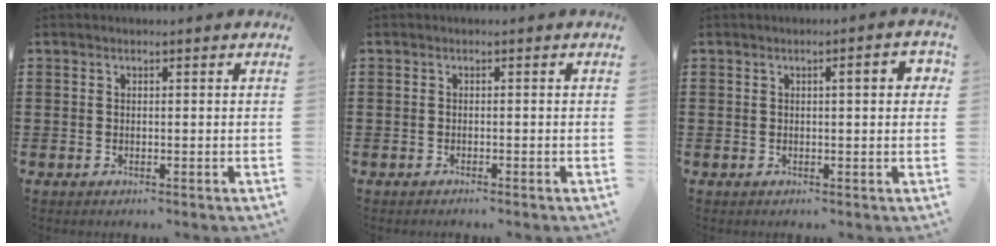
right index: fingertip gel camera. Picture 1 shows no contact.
{"total": 0.5, "force": [-0.5, 0.0, 0.1], "torque": [-0.003, -0.003, -0.010]}
{"total": 3.0, "force": [0.6, 0.5, 2.9], "torque": [-0.047, 0.003, 0.005]}